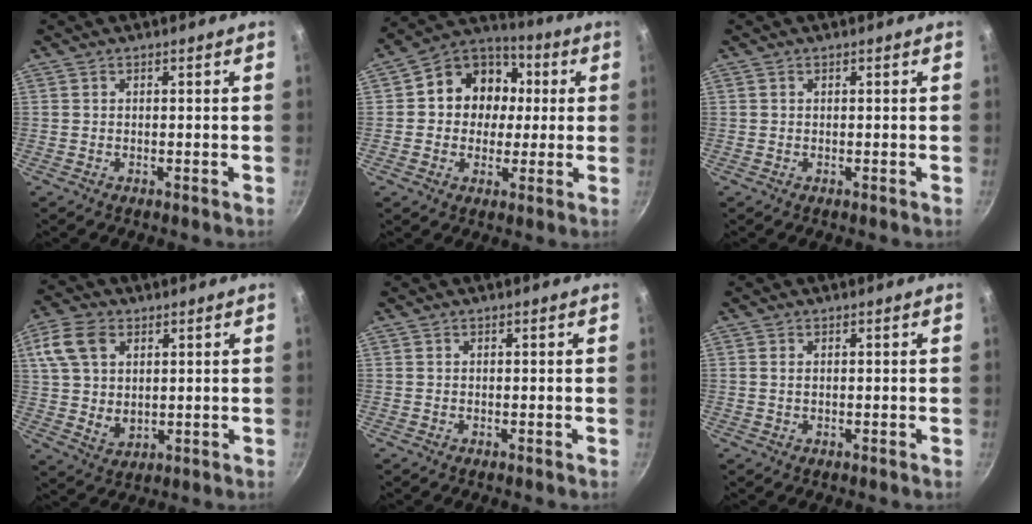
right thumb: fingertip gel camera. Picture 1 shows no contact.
{"total": 13.9, "force": [1.6, 12.0, 6.9], "torque": [-0.069, 0.024, 0.006]}
{"total": 0.0}
{"total": 11.0, "force": [3.9, 7.4, 7.1], "torque": [-0.125, -0.011, 0.073]}
{"total": 0.0}
{"total": 0.9, "force": [0.2, 0.5, 0.7], "torque": [-0.014, 0.001, 0.003]}